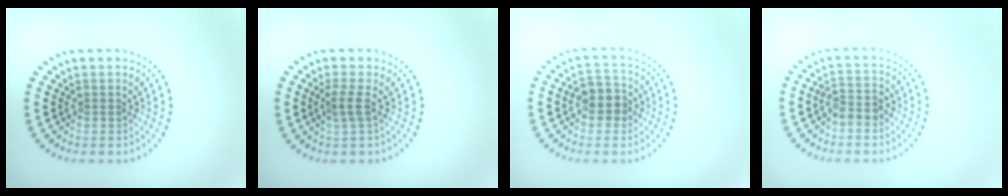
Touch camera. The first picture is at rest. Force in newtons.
{"total": 1.7, "press": 1.2, "slide": 1.3}
{"total": 3.0, "press": 2.8, "slide": 0.9}
{"total": 2.2, "press": 2.0, "slide": 0.9}